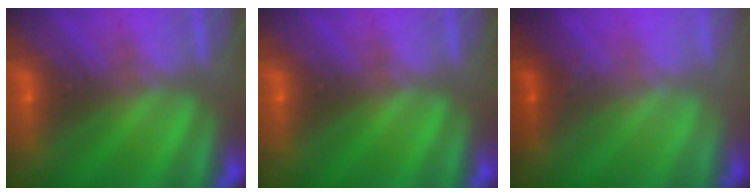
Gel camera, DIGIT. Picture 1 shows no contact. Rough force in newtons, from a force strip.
{"total": 0.0}
{"total": 1.5}